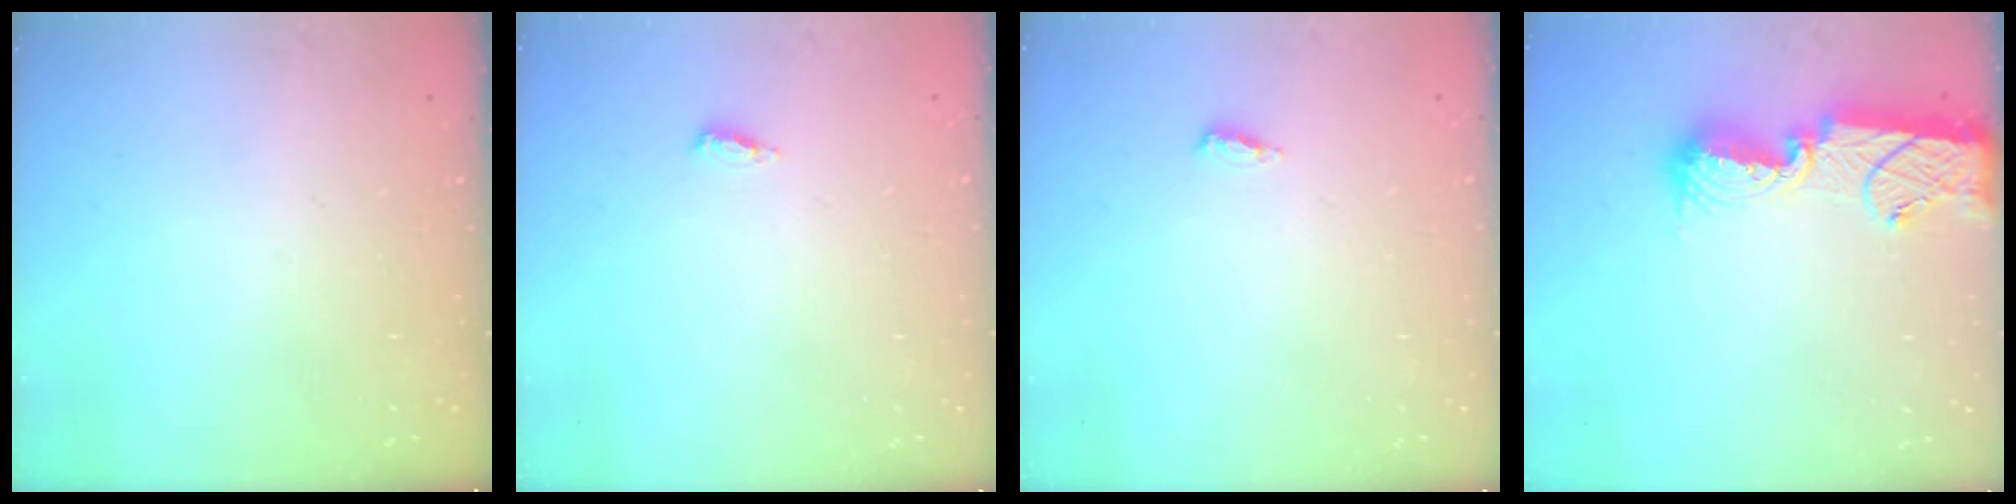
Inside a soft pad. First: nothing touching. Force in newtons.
{"total": 2.7, "press": 2.5, "slide": 1.0}
{"total": 2.7, "press": 2.5, "slide": 1.0}
{"total": 13.4, "press": 13.2, "slide": 2.3}